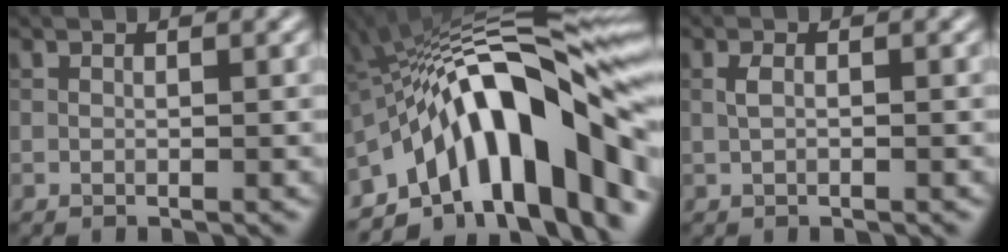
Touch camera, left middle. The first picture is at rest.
{"total": 17.1, "force": [-5.1, 6.7, 14.9], "torque": [-0.189, 0.052, -0.108]}
{"total": 0.9, "force": [0.0, 0.3, 0.8], "torque": [-0.020, 0.000, -0.001]}